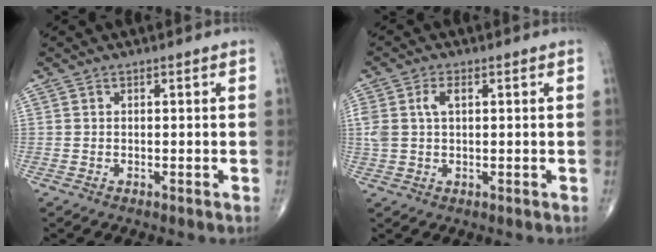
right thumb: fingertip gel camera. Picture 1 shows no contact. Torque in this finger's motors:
{"motor_torque": [0.37, 0.50, 0.67, 0.12, 0.04]}